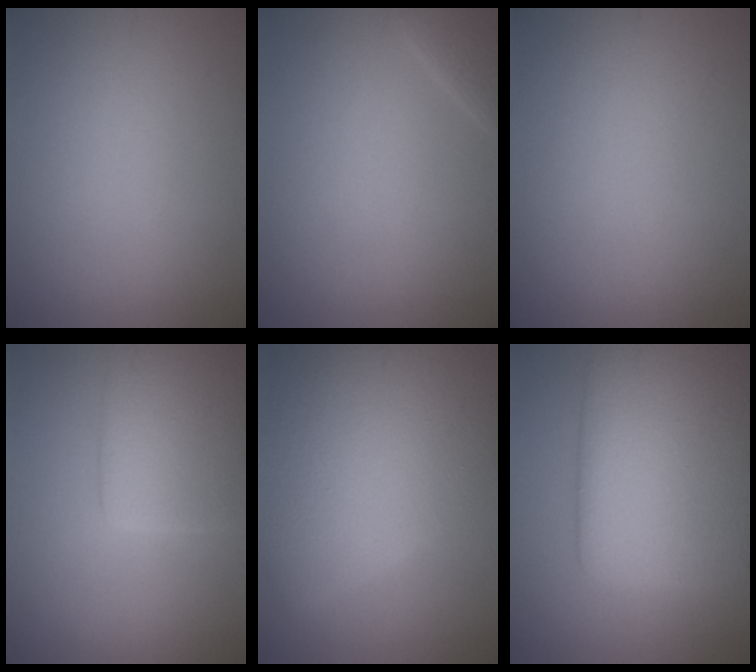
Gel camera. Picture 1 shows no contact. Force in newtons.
{"total": 1.3, "press": 1.3, "slide": 0.1}
{"total": 0.0}
{"total": 6.7, "press": 6.7, "slide": 0.3}
{"total": 11.5, "press": 11.5, "slide": 0.9}
{"total": 14.3, "press": 14.3, "slide": 0.9}